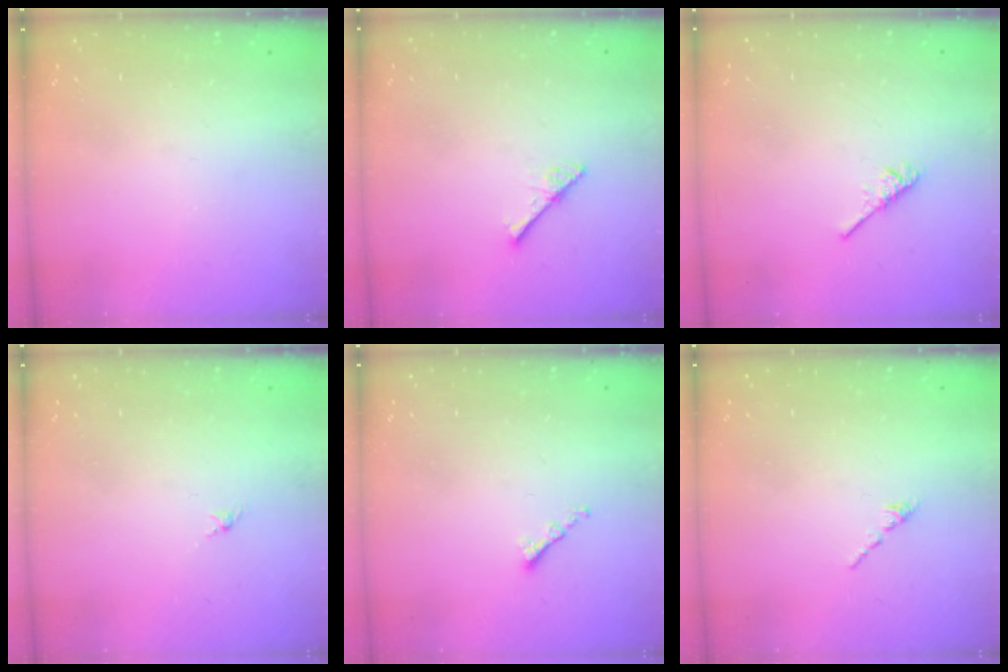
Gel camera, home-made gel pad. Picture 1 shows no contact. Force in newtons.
{"total": 2.9, "press": 2.9, "slide": 0.2}
{"total": 1.9, "press": 1.9, "slide": 0.4}
{"total": 0.0}
{"total": 1.4, "press": 1.2, "slide": 0.6}
{"total": 0.6, "press": 0.5, "slide": 0.3}